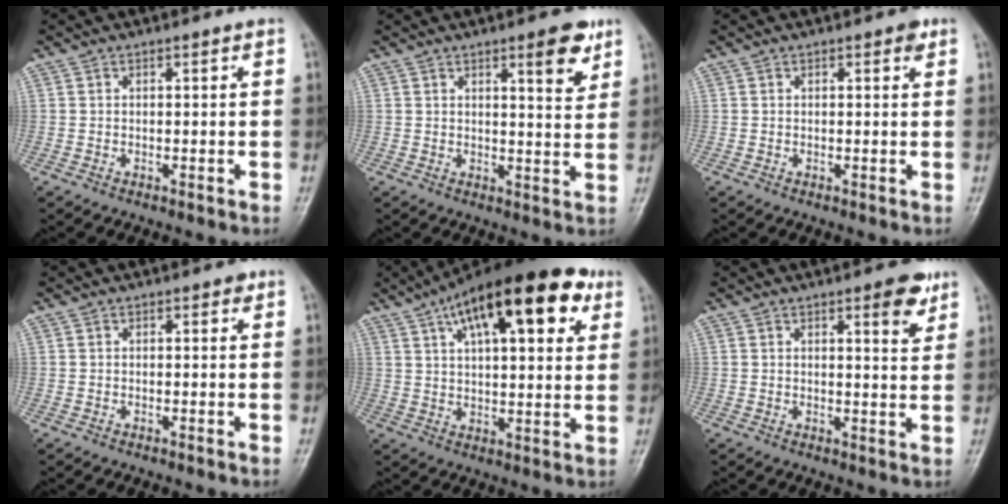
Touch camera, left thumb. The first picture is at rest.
{"total": 6.3, "force": [3.7, 1.7, 4.9], "torque": [-0.059, -0.021, 0.048]}
{"total": 1.3, "force": [0.7, 0.6, 1.0], "torque": [-0.010, 0.000, 0.006]}
{"total": 0.8, "force": [0.4, 0.5, 0.6], "torque": [-0.003, 0.000, 0.001]}
{"total": 21.4, "force": [10.4, 8.3, 16.7], "torque": [-0.239, 0.001, 0.158]}
{"total": 5.2, "force": [3.0, 1.5, 3.9], "torque": [-0.045, -0.016, 0.036]}